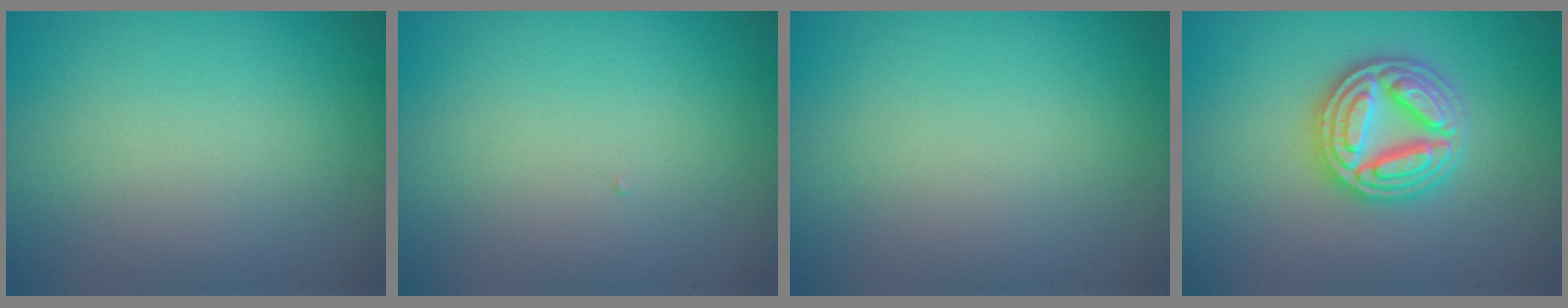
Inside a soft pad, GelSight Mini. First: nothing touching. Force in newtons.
{"total": 0.0}
{"total": 0.0}
{"total": 4.5, "press": 4.4, "slide": 0.7}